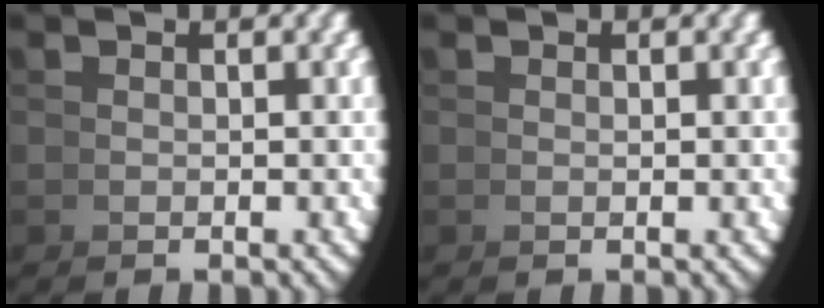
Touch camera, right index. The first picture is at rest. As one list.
[{"total": 0.0}]